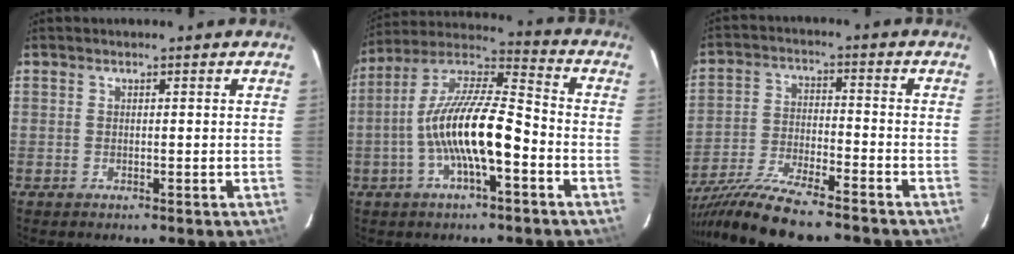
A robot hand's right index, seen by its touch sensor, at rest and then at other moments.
{"total": 14.9, "force": [-4.4, 3.6, 13.8], "torque": [-0.262, 0.005, -0.087]}
{"total": 15.7, "force": [-13.5, 1.9, 7.8], "torque": [-0.165, -0.035, -0.237]}